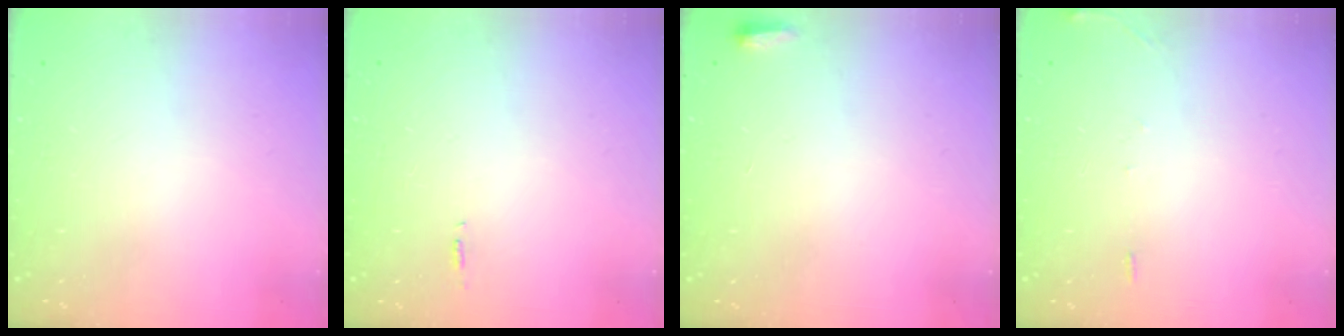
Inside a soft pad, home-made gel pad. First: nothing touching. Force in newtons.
{"total": 13.4, "press": 4.9, "slide": 12.4}
{"total": 2.5, "press": 2.3, "slide": 1.0}
{"total": 5.8, "press": 5.7, "slide": 0.9}